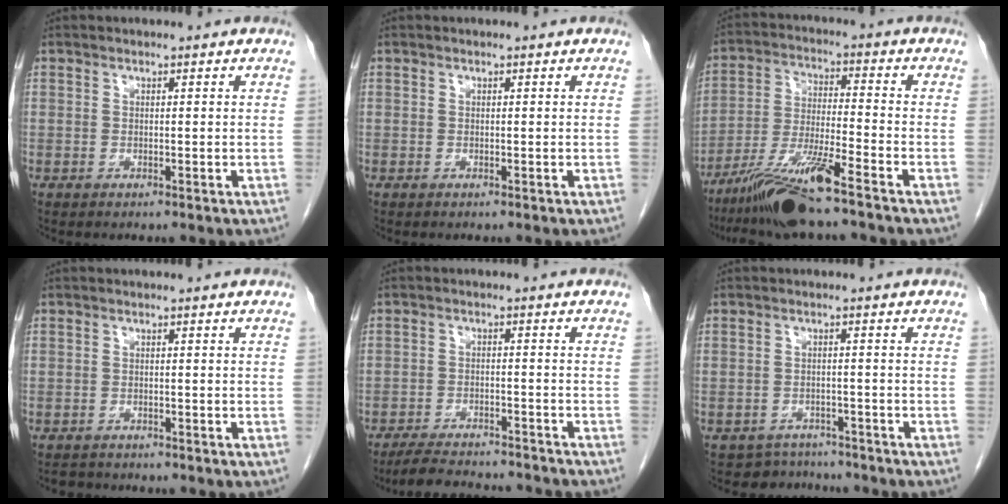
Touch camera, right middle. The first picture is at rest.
{"total": 0.0}
{"total": 11.3, "force": [-8.3, -0.2, 7.6], "torque": [-0.150, -0.027, -0.153]}
{"total": 1.7, "force": [-1.6, 0.6, -0.1], "torque": [-0.006, -0.005, -0.026]}
{"total": 10.6, "force": [-10.0, 1.5, 3.4], "torque": [-0.054, -0.003, -0.143]}
{"total": 4.0, "force": [-3.6, 1.5, -1.2], "torque": [0.020, 0.016, -0.054]}